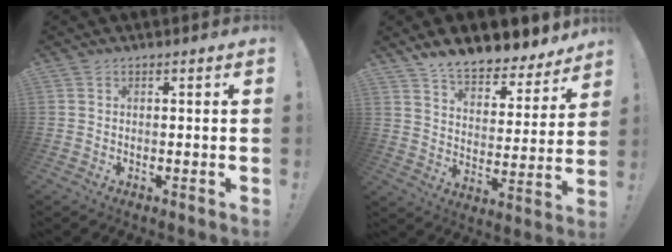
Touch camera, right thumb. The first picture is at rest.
{"total": 10.9, "force": [9.6, 3.6, 3.7], "torque": [-0.073, -0.078, 0.173]}